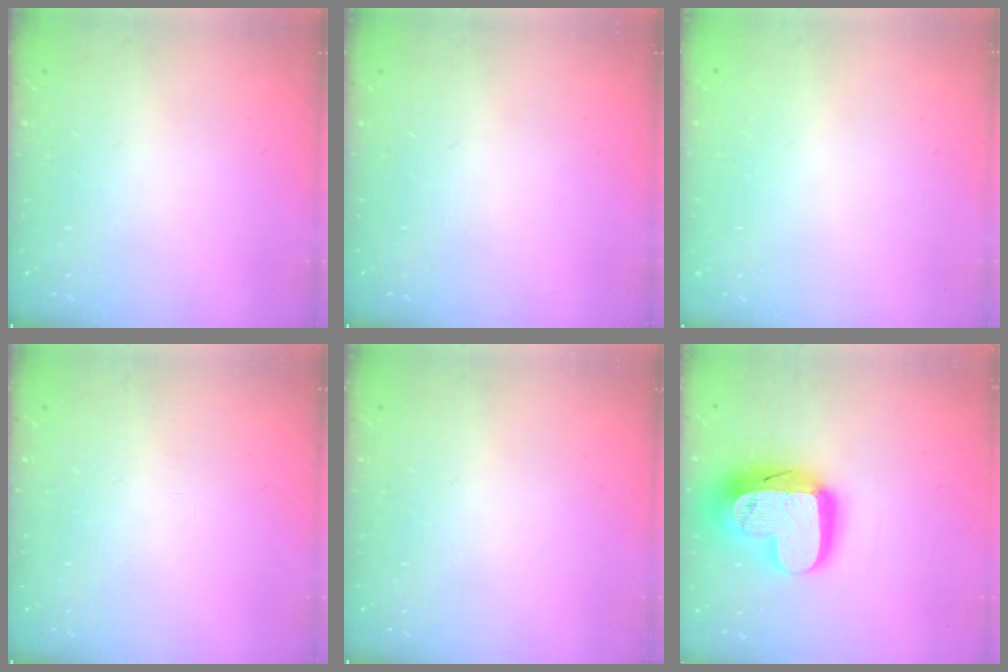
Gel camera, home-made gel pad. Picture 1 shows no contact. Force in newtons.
{"total": 0.0}
{"total": 0.6, "press": 0.6, "slide": 0.1}
{"total": 0.0}
{"total": 0.0}
{"total": 21.1, "press": 21.0, "slide": 1.7}